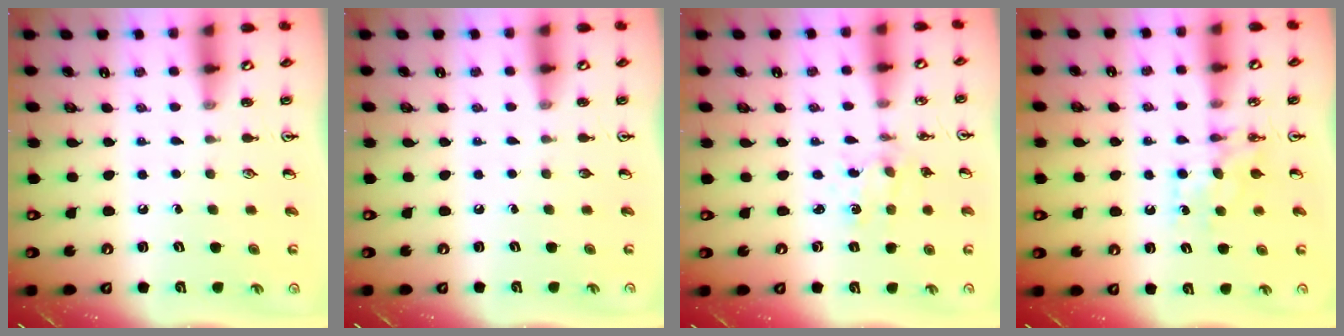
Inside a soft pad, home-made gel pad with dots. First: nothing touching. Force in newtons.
{"total": 0.0}
{"total": 1.2, "press": 1.2, "slide": 0.1}
{"total": 7.0, "press": 6.9, "slide": 0.5}